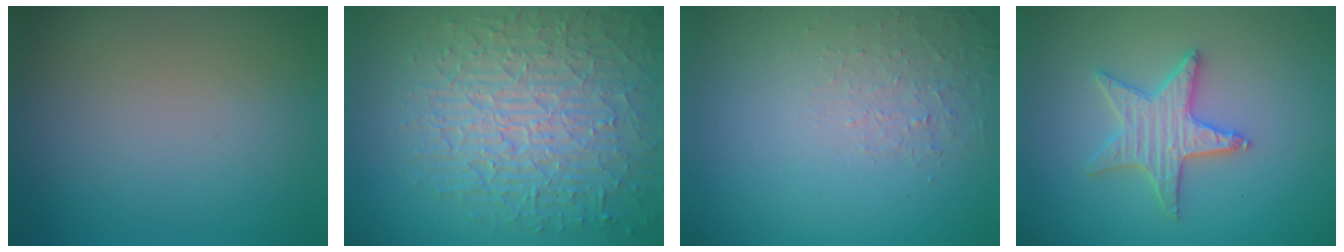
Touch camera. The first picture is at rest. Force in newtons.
{"total": 8.8, "press": 6.0, "slide": 6.4}
{"total": 1.3, "press": 0.4, "slide": 1.2}
{"total": 3.5, "press": 3.3, "slide": 1.0}